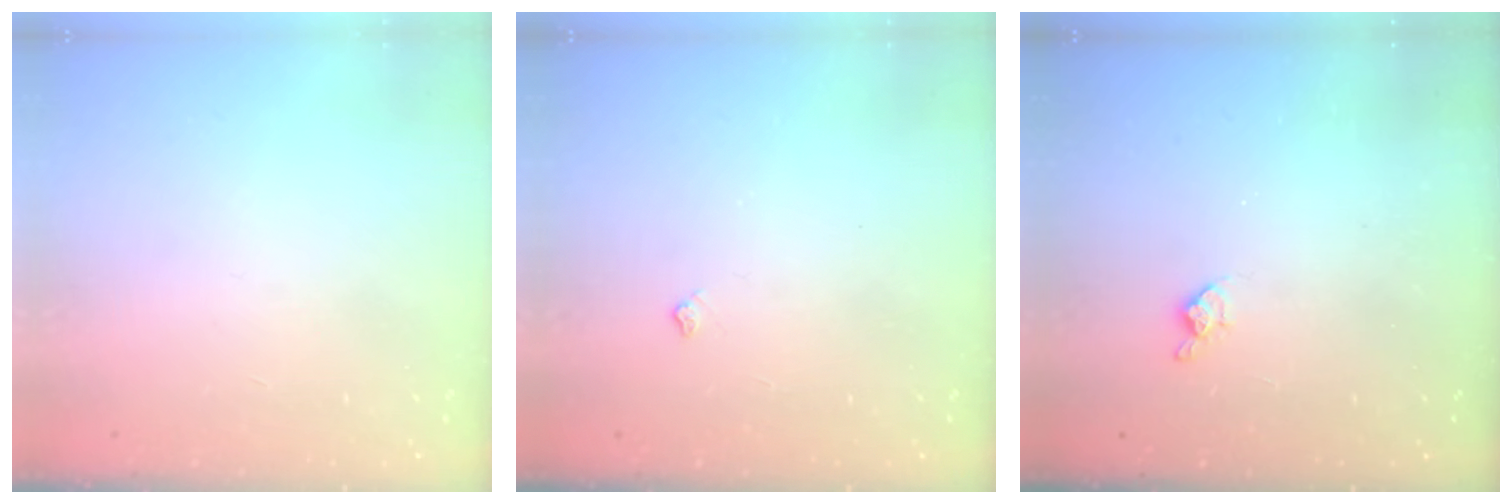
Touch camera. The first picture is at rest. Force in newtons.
{"total": 3.9, "press": 3.9, "slide": 0.6}
{"total": 4.9, "press": 4.8, "slide": 0.5}